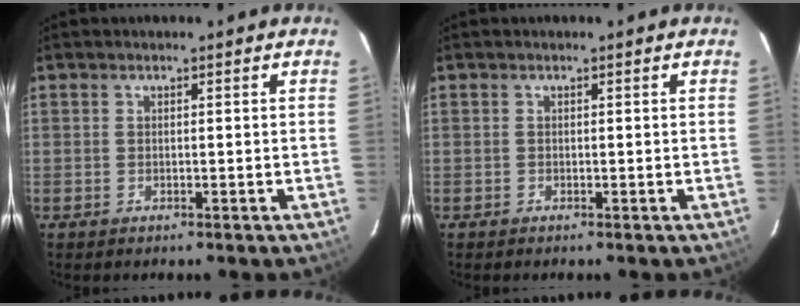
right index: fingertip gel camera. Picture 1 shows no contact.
{"total": 0.0}